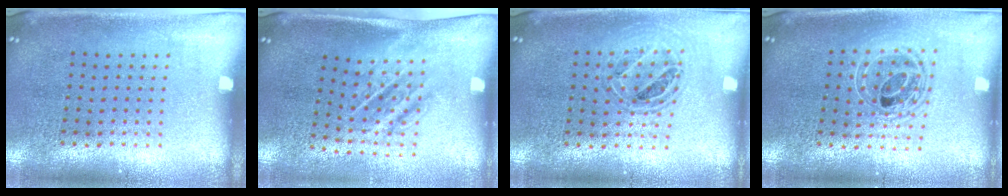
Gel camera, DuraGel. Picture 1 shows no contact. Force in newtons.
{"total": 1.7, "press": 1.2, "slide": 1.2}
{"total": 0.8, "press": 0.8, "slide": 0.0}
{"total": 1.6, "press": 1.3, "slide": 0.9}